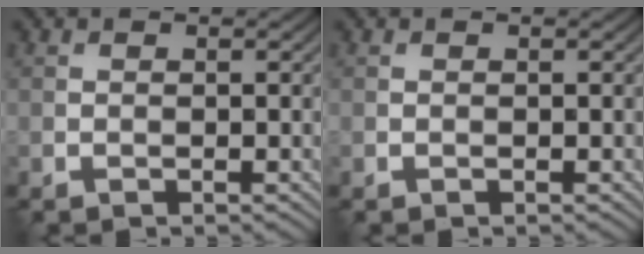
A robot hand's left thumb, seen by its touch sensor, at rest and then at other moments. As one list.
[{"total": 0.0}]